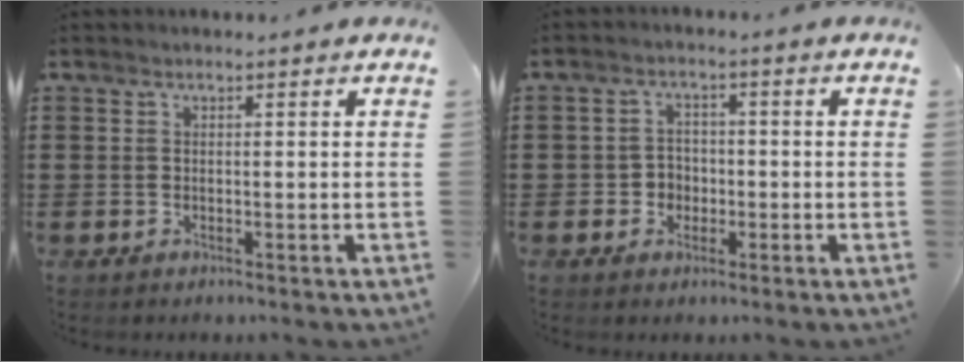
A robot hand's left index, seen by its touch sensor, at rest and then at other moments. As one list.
[{"total": 2.9, "force": [-1.1, 2.5, 0.9], "torque": [-0.026, 0.005, -0.025]}]